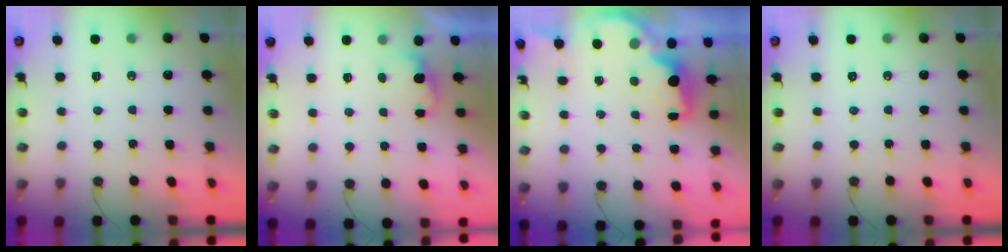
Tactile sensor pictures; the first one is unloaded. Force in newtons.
{"total": 1.1, "press": 0.8, "slide": 0.7}
{"total": 2.2, "press": 2.1, "slide": 0.5}
{"total": 0.0}